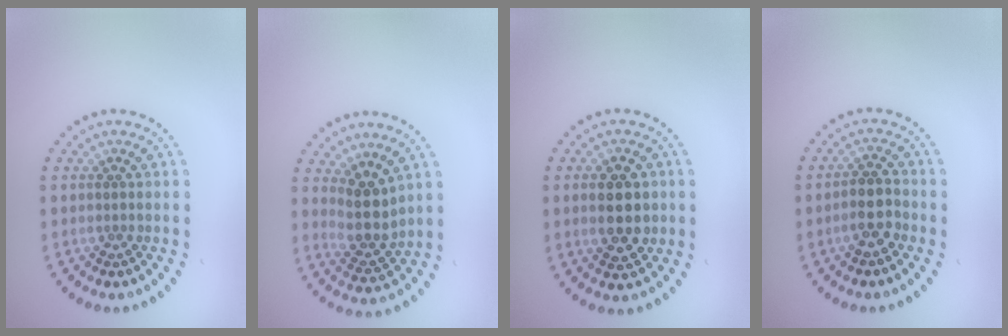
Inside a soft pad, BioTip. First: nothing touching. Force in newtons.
{"total": 3.3, "press": 2.7, "slide": 1.9}
{"total": 4.0, "press": 4.0, "slide": 0.4}
{"total": 2.5, "press": 2.4, "slide": 0.9}